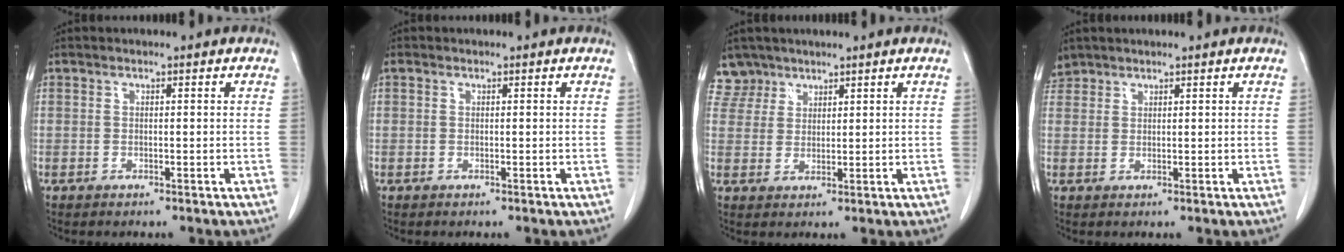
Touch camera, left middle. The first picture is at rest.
{"total": 0.0}
{"total": 3.7, "force": [3.0, 2.0, -0.7], "torque": [0.020, 0.003, 0.059]}
{"total": 2.3, "force": [2.1, 1.0, -0.2], "torque": [0.003, 0.012, 0.042]}